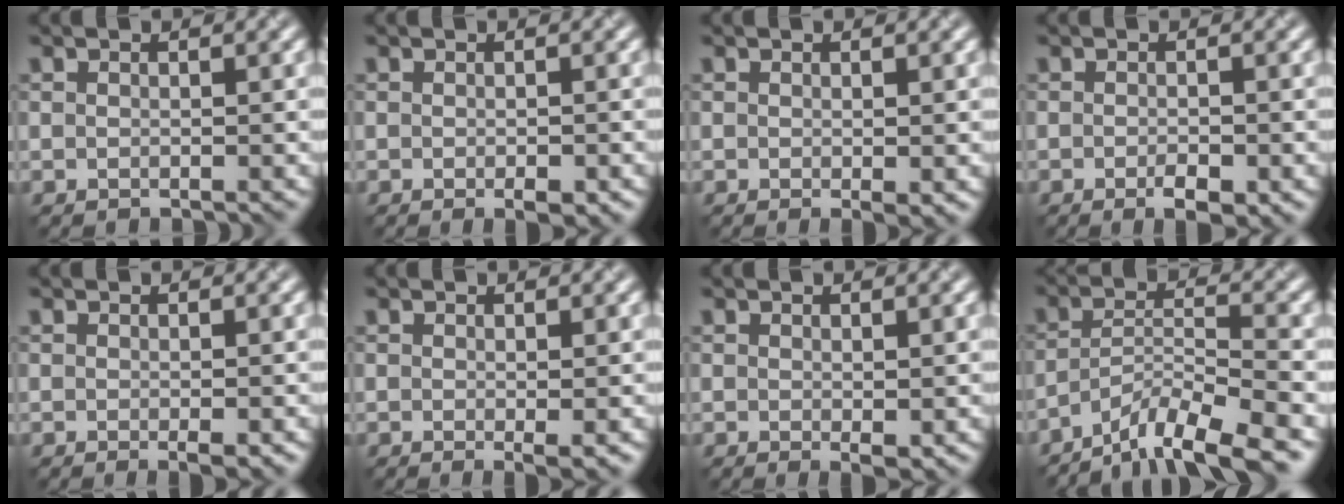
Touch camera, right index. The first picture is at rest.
{"total": 1.7, "force": [-0.8, 0.6, 1.4], "torque": [-0.019, -0.004, -0.008]}
{"total": 1.0, "force": [-0.2, 0.1, 1.0], "torque": [-0.013, -0.007, -0.003]}
{"total": 2.4, "force": [-1.1, 0.7, 2.0], "torque": [-0.029, -0.003, -0.016]}
{"total": 1.4, "force": [-0.5, 0.2, 1.3], "torque": [-0.018, -0.006, -0.006]}
{"total": 1.3, "force": [-0.2, 0.1, 1.3], "torque": [-0.020, -0.009, -0.004]}
{"total": 1.2, "force": [-0.1, 0.4, 1.2], "torque": [-0.016, -0.006, -0.002]}
{"total": 7.9, "force": [-6.1, 1.6, 4.8], "torque": [-0.068, 0.005, -0.111]}